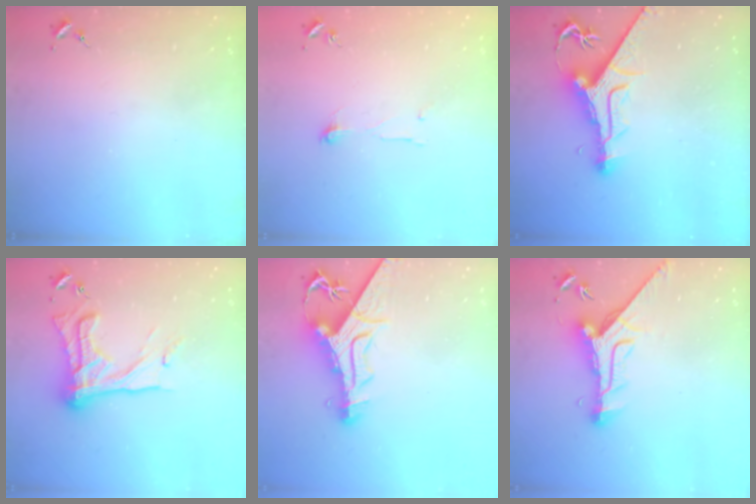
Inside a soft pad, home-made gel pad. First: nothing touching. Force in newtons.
{"total": 3.6, "press": 3.6, "slide": 0.3}
{"total": 13.6, "press": 13.5, "slide": 1.7}
{"total": 21.5, "press": 21.4, "slide": 1.8}
{"total": 15.3, "press": 15.2, "slide": 1.6}
{"total": 11.9, "press": 11.8, "slide": 1.7}